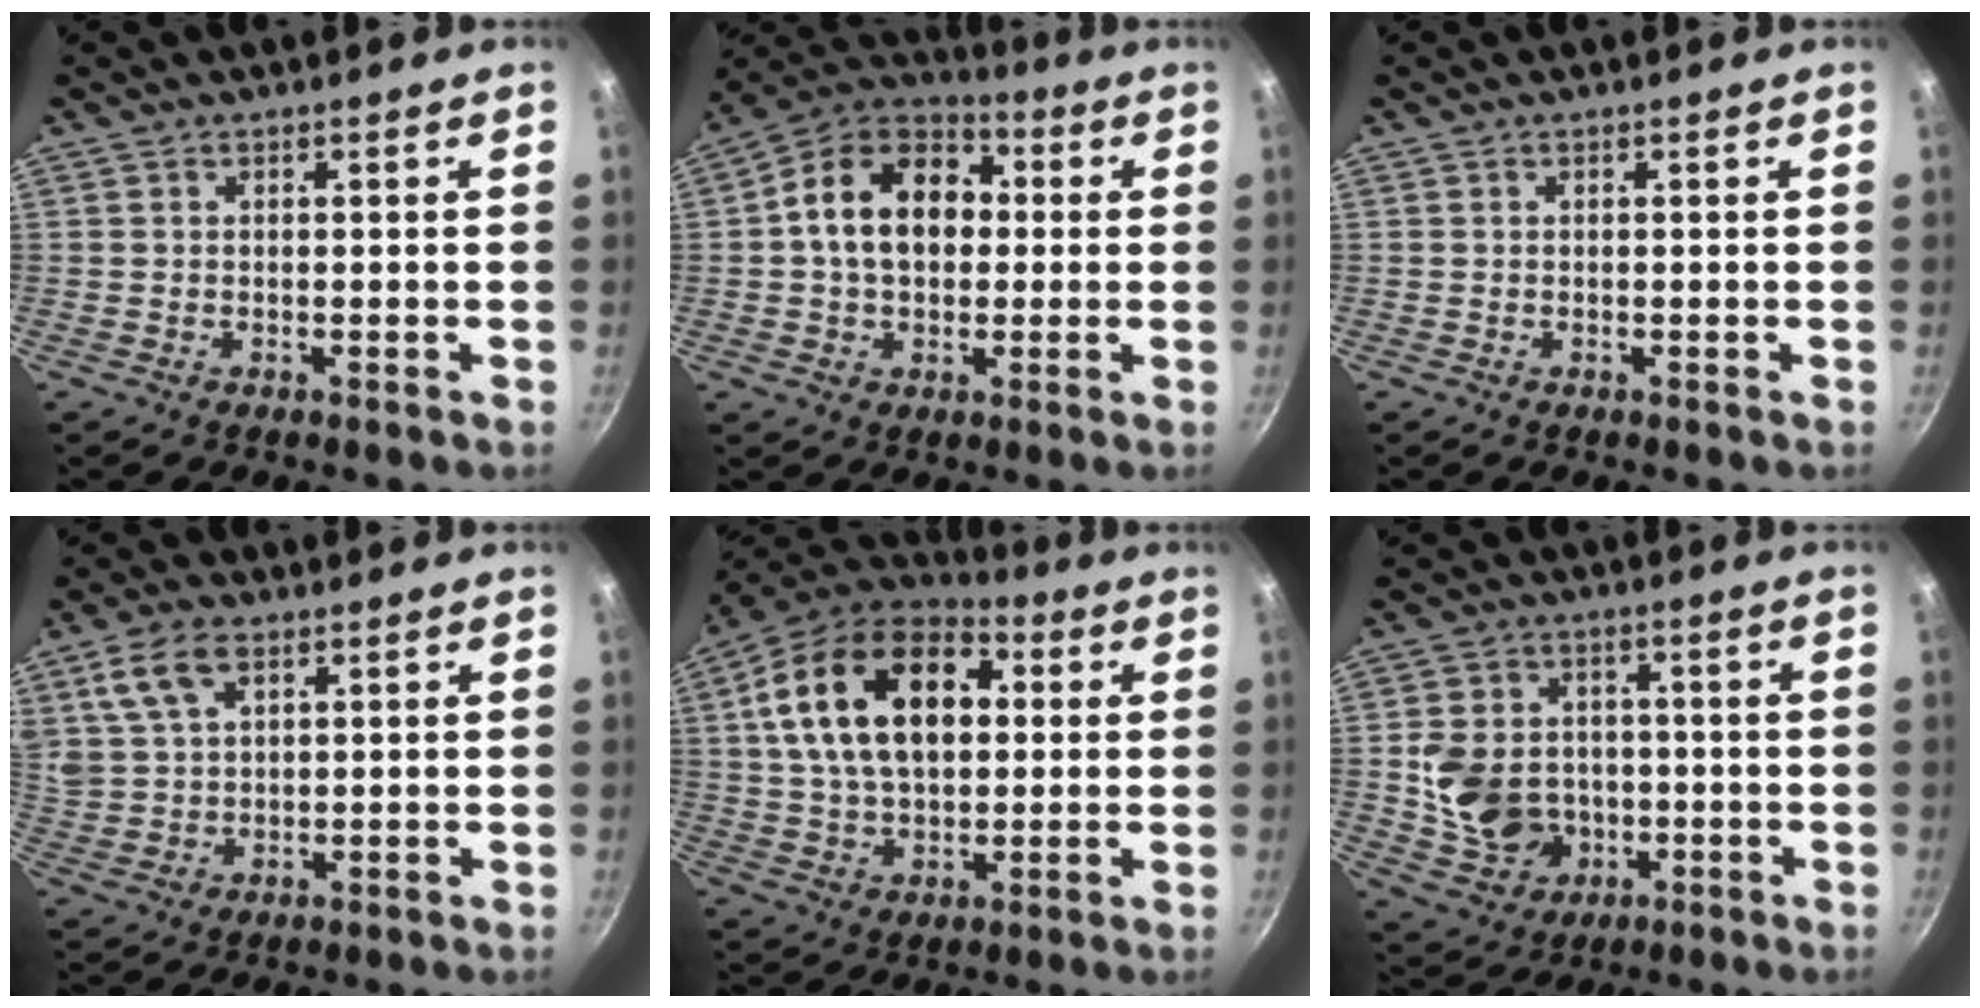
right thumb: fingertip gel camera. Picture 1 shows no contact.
{"total": 15.3, "force": [1.3, 11.1, 10.5], "torque": [-0.141, 0.032, 0.002]}
{"total": 0.0}
{"total": 8.5, "force": [4.1, 5.0, 5.5], "torque": [-0.099, -0.004, 0.085]}
{"total": 22.0, "force": [4.5, 13.9, 16.4], "torque": [-0.260, 0.021, 0.063]}
{"total": 12.8, "force": [-1.4, 10.8, 6.7], "torque": [-0.098, 0.018, -0.013]}